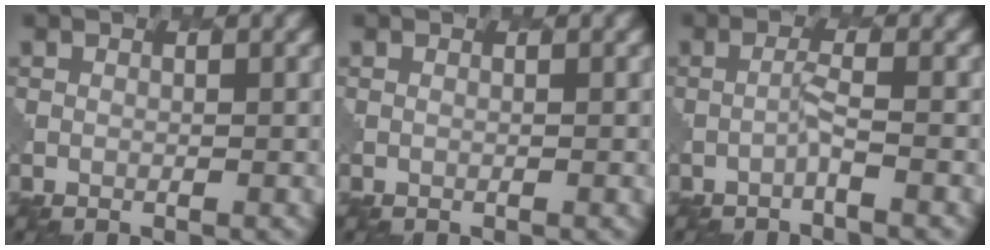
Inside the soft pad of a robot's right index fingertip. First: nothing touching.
{"total": 0.0}
{"total": 1.1, "force": [-0.4, -0.2, 1.0], "torque": [-0.021, 0.008, -0.013]}